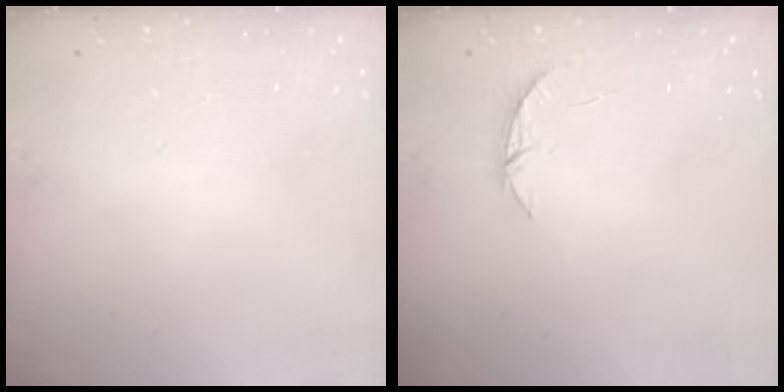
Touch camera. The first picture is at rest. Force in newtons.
{"total": 4.2, "press": 4.2, "slide": 0.5}